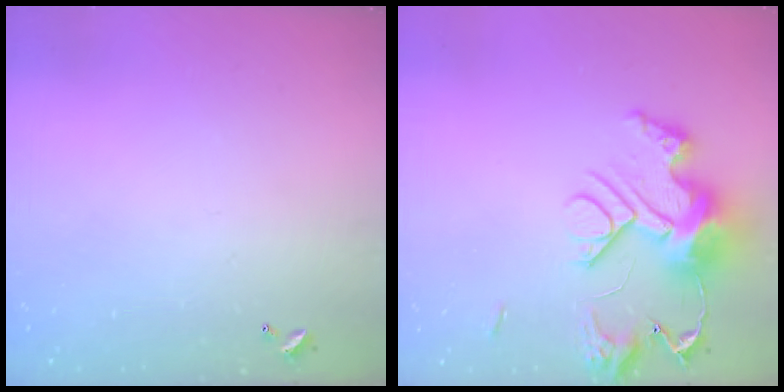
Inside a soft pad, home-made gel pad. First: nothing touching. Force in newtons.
{"total": 14.4, "press": 14.3, "slide": 1.2}